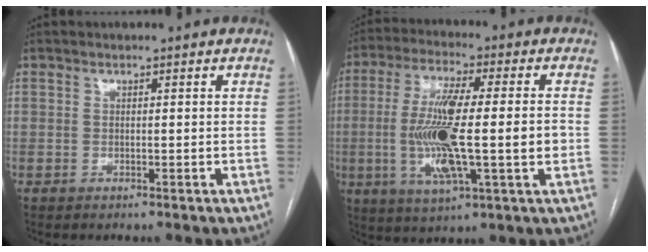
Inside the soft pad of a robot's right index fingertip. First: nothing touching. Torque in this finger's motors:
{"motor_torque": [0.78, -0.18, 0.61, 0.21]}